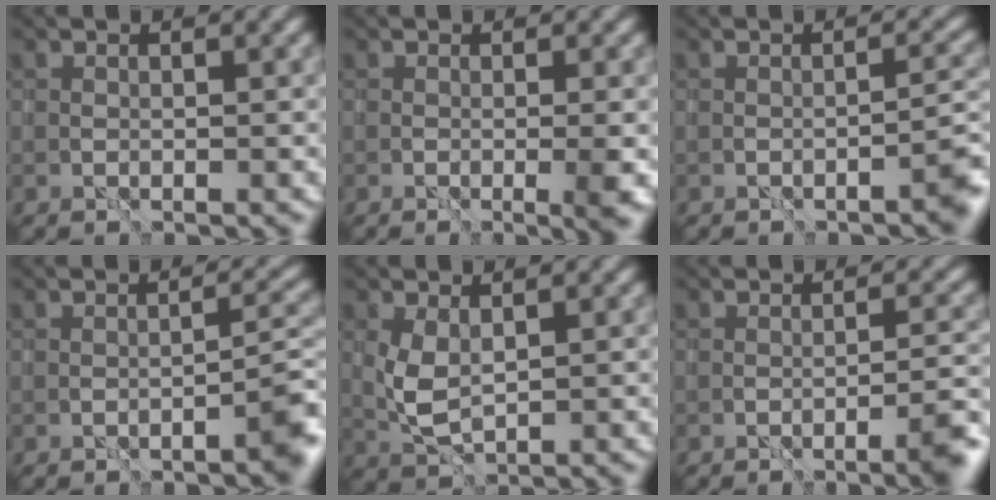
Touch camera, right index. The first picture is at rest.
{"total": 2.2, "force": [-0.2, 0.3, 2.2], "torque": [-0.031, -0.009, 0.001]}
{"total": 2.2, "force": [-1.5, 0.1, 1.6], "torque": [-0.020, 0.009, -0.024]}
{"total": 2.6, "force": [-1.6, 0.1, 2.1], "torque": [-0.027, 0.011, -0.026]}
{"total": 2.7, "force": [0.9, 1.5, 2.1], "torque": [-0.055, -0.001, 0.023]}
{"total": 3.3, "force": [-1.8, 0.4, 2.7], "torque": [-0.033, 0.004, -0.028]}